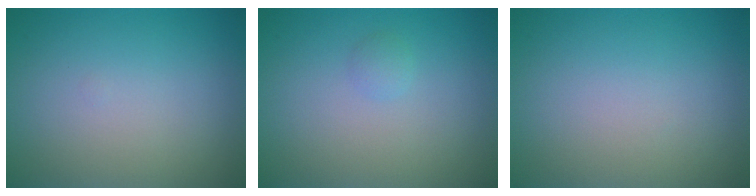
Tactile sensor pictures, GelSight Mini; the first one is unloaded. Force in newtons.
{"total": 0.7, "press": 0.7, "slide": 0.1}
{"total": 0.0}